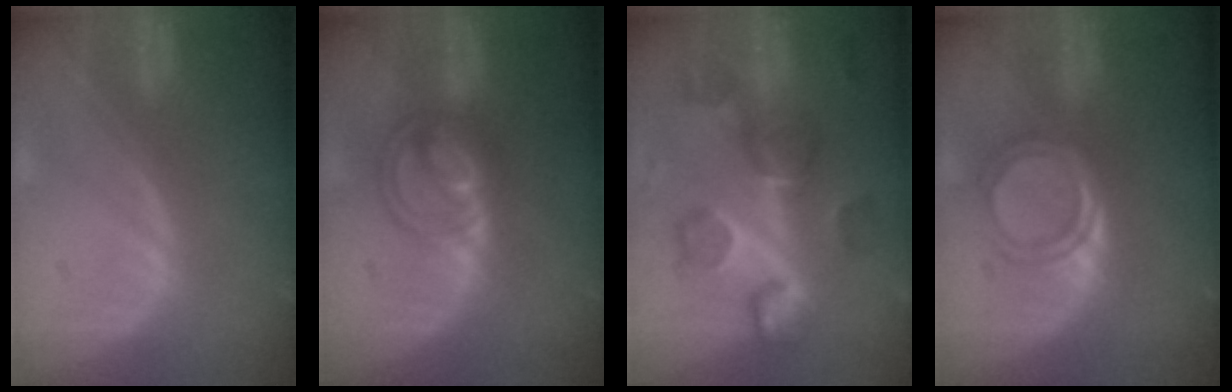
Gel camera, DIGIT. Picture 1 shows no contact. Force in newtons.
{"total": 5.8, "press": 5.6, "slide": 1.6}
{"total": 8.8, "press": 8.7, "slide": 1.4}
{"total": 4.4, "press": 4.4, "slide": 0.4}